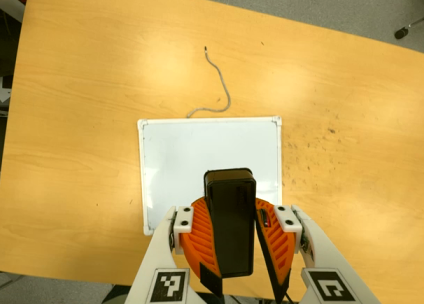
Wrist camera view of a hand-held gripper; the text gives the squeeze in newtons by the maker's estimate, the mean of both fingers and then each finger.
{"total": 11.2, "left": 10.9, "right": 11.5}